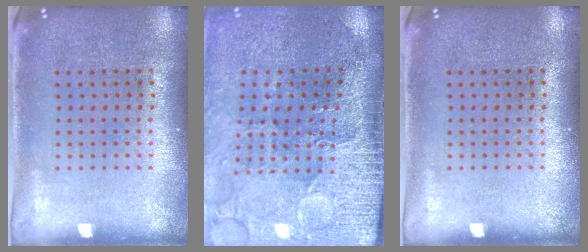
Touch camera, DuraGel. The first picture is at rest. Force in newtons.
{"total": 3.5, "press": 3.4, "slide": 1.1}
{"total": 0.0}